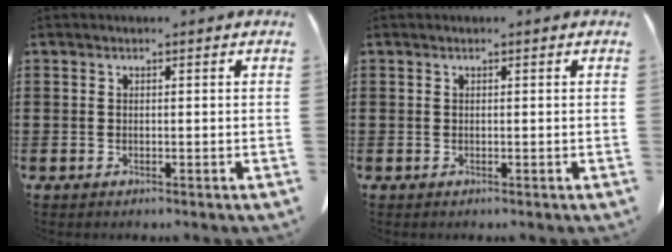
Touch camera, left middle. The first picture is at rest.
{"total": 0.0}